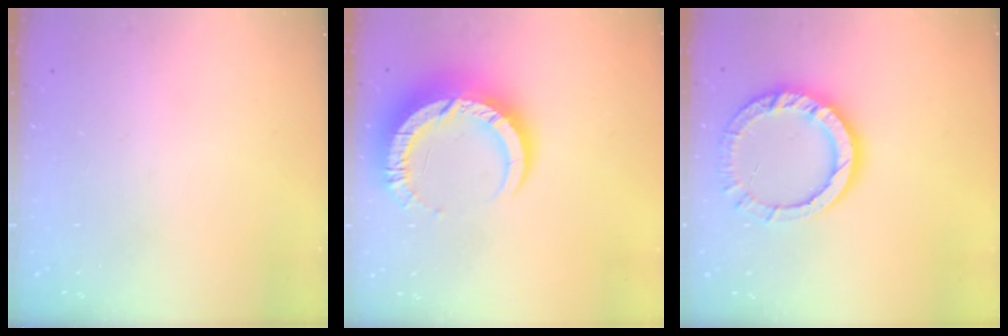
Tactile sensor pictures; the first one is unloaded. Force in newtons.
{"total": 13.7, "press": 13.6, "slide": 1.2}
{"total": 12.3, "press": 12.2, "slide": 1.3}